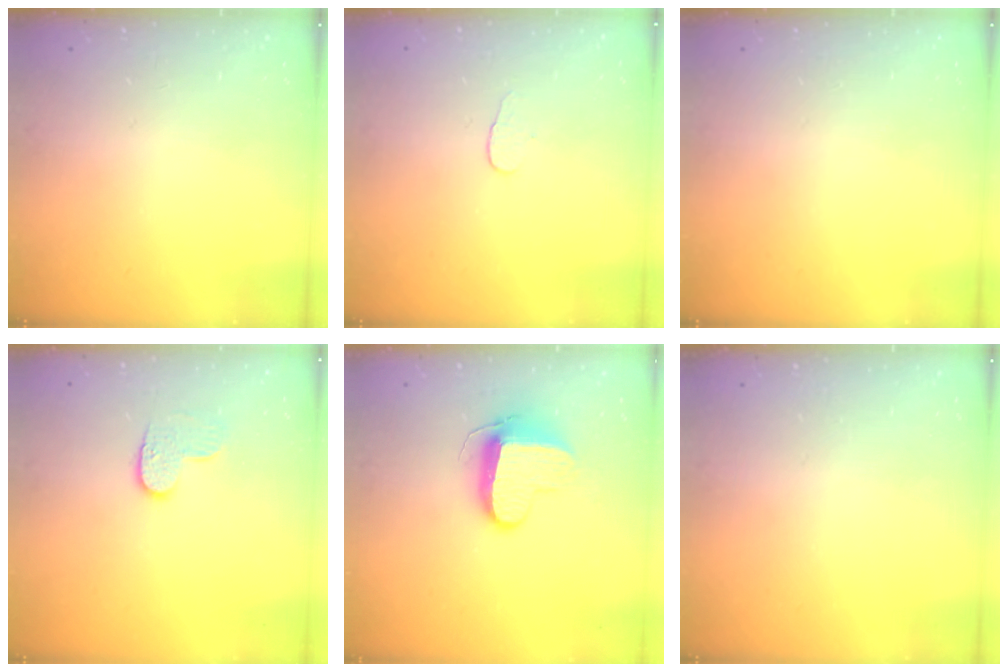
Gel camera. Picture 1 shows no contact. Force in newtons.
{"total": 3.1, "press": 3.1, "slide": 0.3}
{"total": 0.0}
{"total": 6.2, "press": 6.2, "slide": 0.3}
{"total": 9.3, "press": 9.3, "slide": 0.5}
{"total": 0.6, "press": 0.6, "slide": 0.2}